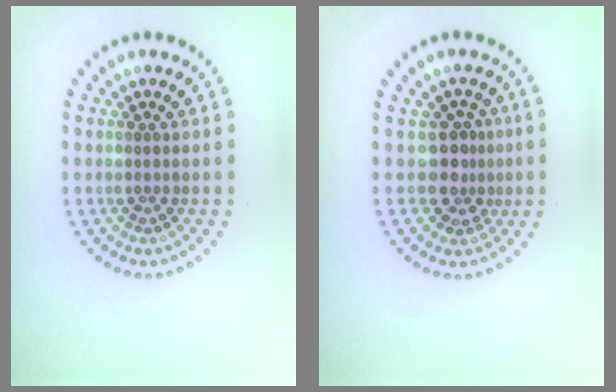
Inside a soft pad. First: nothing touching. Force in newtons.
{"total": 2.6, "press": 1.9, "slide": 1.8}